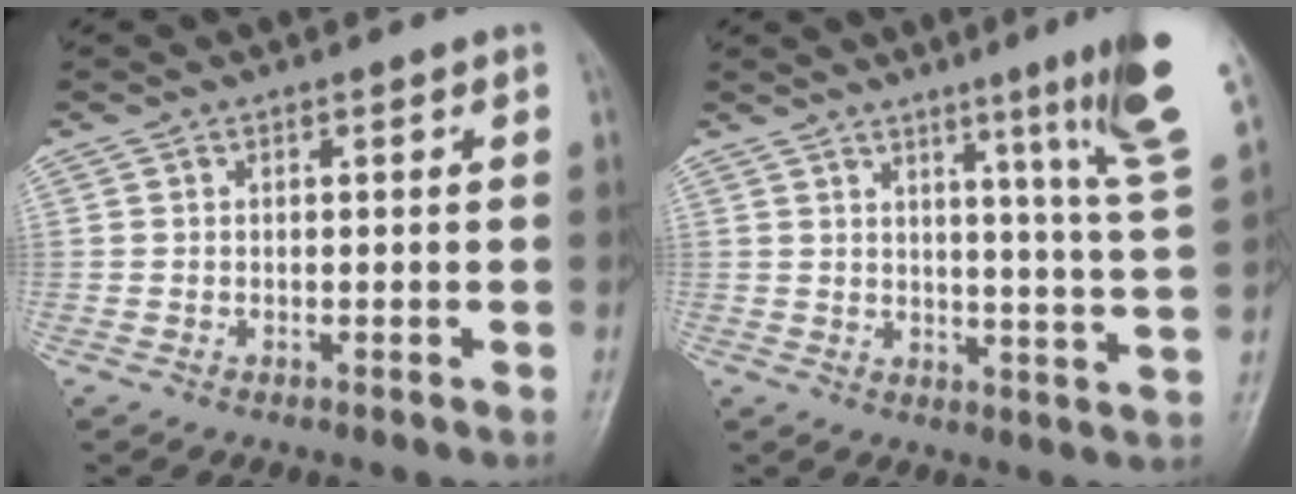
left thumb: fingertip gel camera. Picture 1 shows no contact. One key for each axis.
{"total": 15.0, "fx": 8.7, "fy": -0.6, "fz": 12.2, "tx": -0.159, "ty": -0.053, "tz": 0.103}